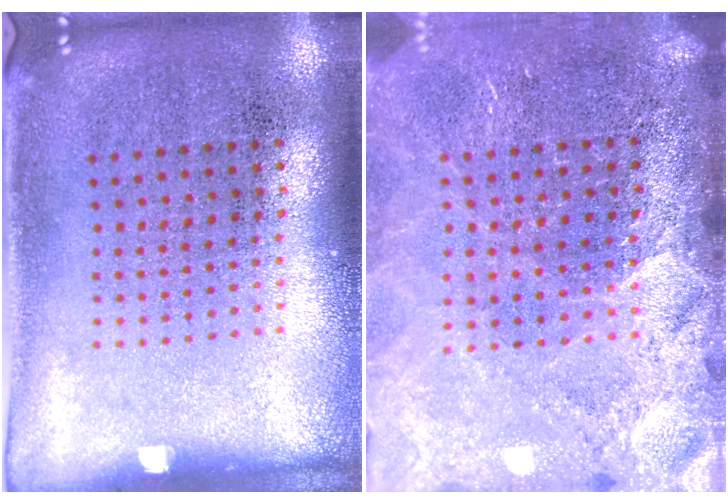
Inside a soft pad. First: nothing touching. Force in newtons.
{"total": 3.4, "press": 3.0, "slide": 1.5}